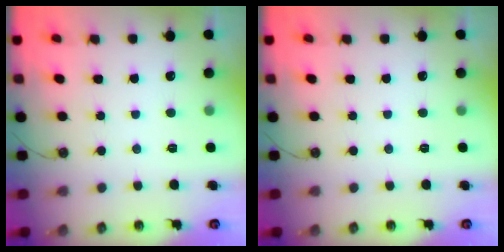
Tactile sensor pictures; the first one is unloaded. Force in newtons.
{"total": 0.0}